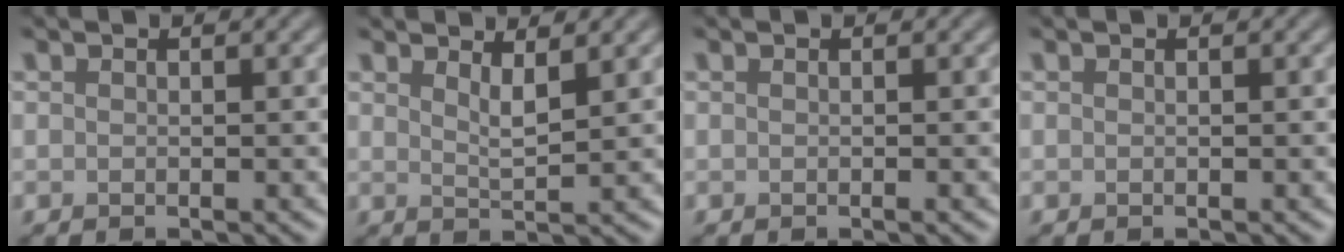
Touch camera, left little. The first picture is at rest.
{"total": 2.2, "force": [1.5, 0.5, 1.5], "torque": [-0.021, -0.005, 0.024]}
{"total": 0.0}
{"total": 0.0}